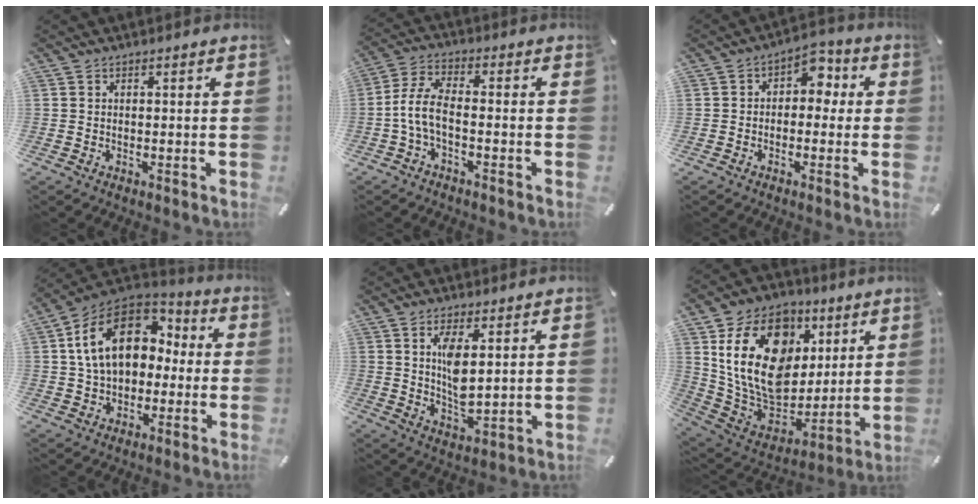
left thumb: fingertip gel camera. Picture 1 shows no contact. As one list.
[{"total": 7.2, "force": [-2.4, 3.1, 6.0], "torque": [-0.140, -0.002, -0.050]}, {"total": 5.1, "force": [0.4, 3.9, 3.2], "torque": [-0.043, -0.001, 0.000]}, {"total": 18.1, "force": [3.1, 13.2, 12.0], "torque": [-0.232, 0.008, 0.054]}, {"total": 7.5, "force": [2.7, 3.3, 6.2], "torque": [-0.134, -0.017, 0.039]}, {"total": 22.6, "force": [6.1, 17.0, 13.6], "torque": [-0.245, -0.027, 0.112]}]